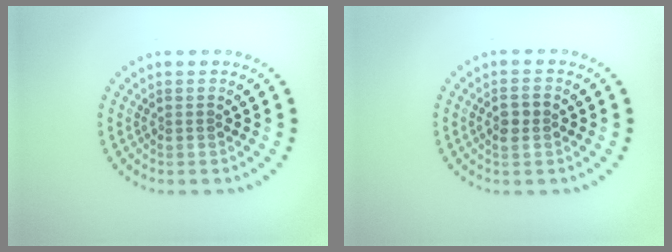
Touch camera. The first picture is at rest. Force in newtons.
{"total": 1.7, "press": 1.7, "slide": 0.4}